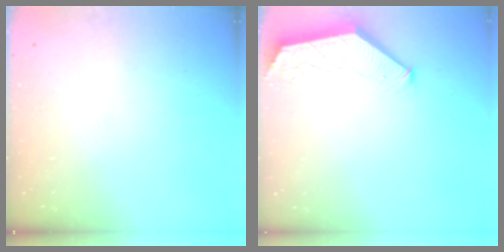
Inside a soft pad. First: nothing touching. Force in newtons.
{"total": 1.6, "press": 1.6, "slide": 0.3}